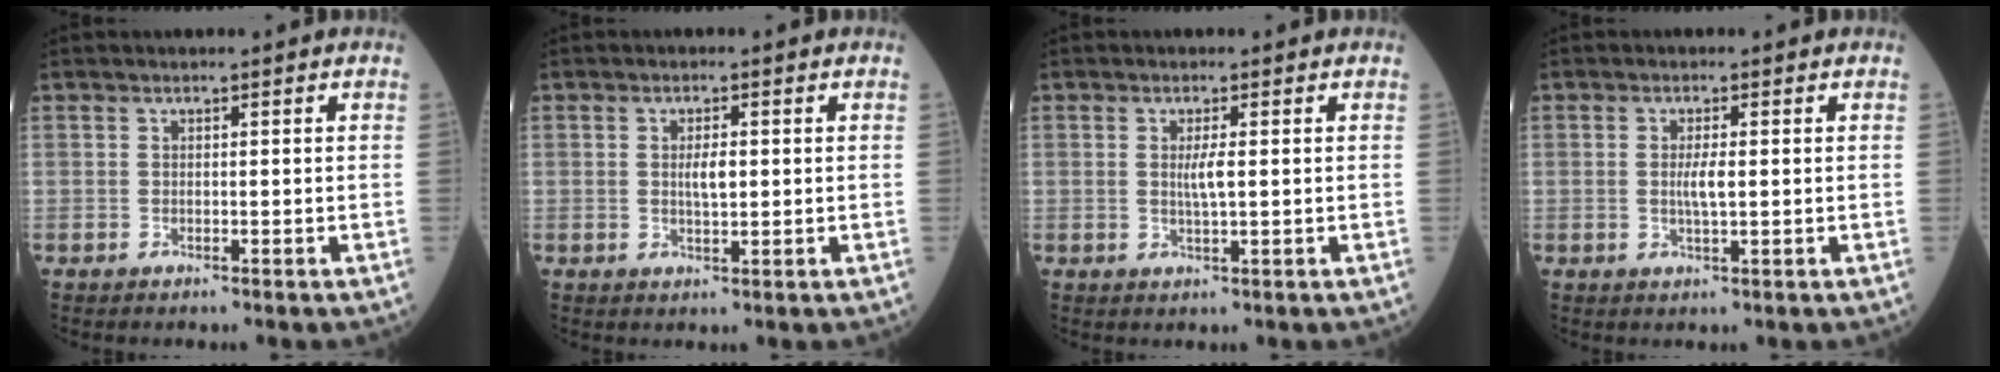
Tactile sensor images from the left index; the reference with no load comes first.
{"total": 2.6, "force": [0.3, 0.7, 2.5], "torque": [-0.045, 0.000, 0.006]}
{"total": 2.3, "force": [0.3, 0.1, 2.3], "torque": [-0.048, -0.002, 0.005]}
{"total": 2.5, "force": [0.1, 0.3, 2.4], "torque": [-0.050, -0.002, 0.003]}